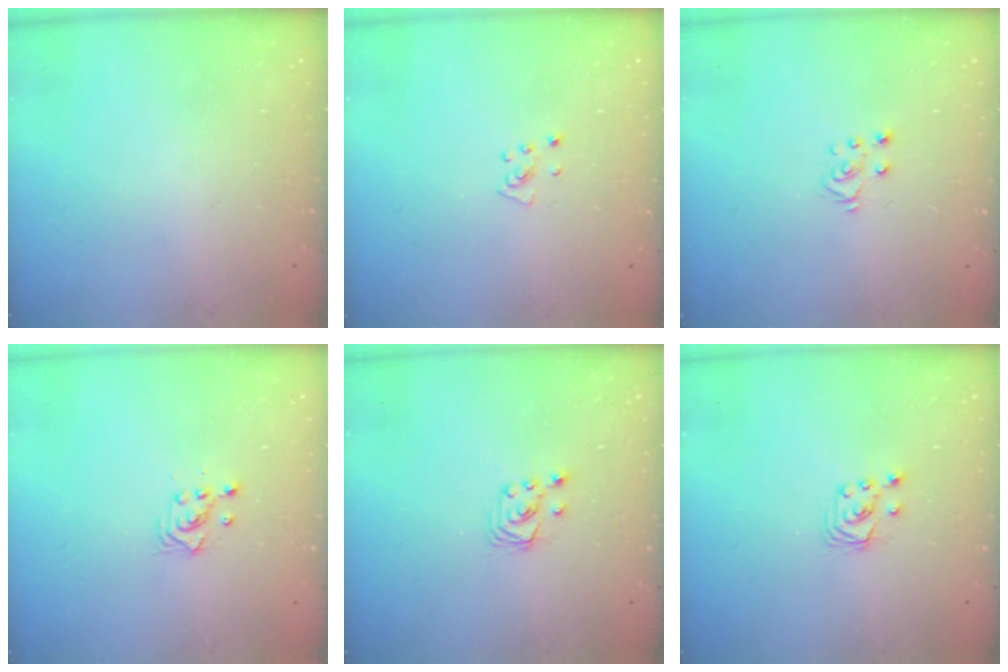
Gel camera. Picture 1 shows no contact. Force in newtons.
{"total": 3.8, "press": 3.8, "slide": 0.4}
{"total": 3.9, "press": 3.9, "slide": 0.1}
{"total": 2.3, "press": 2.3, "slide": 0.3}
{"total": 3.0, "press": 3.0, "slide": 0.3}
{"total": 3.0, "press": 3.0, "slide": 0.3}